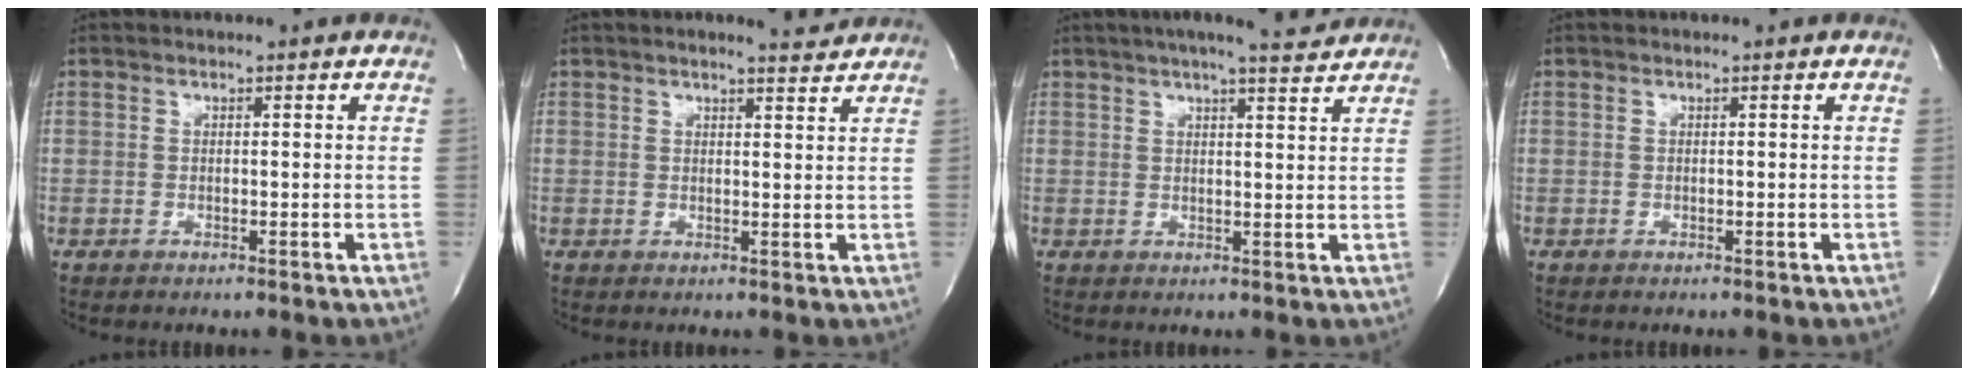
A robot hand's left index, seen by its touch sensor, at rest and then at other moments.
{"total": 2.8, "force": [2.7, 0.0, 0.8], "torque": [-0.018, -0.008, 0.032]}
{"total": 8.2, "force": [7.2, 0.4, 3.9], "torque": [-0.060, 0.007, 0.088]}
{"total": 0.0}